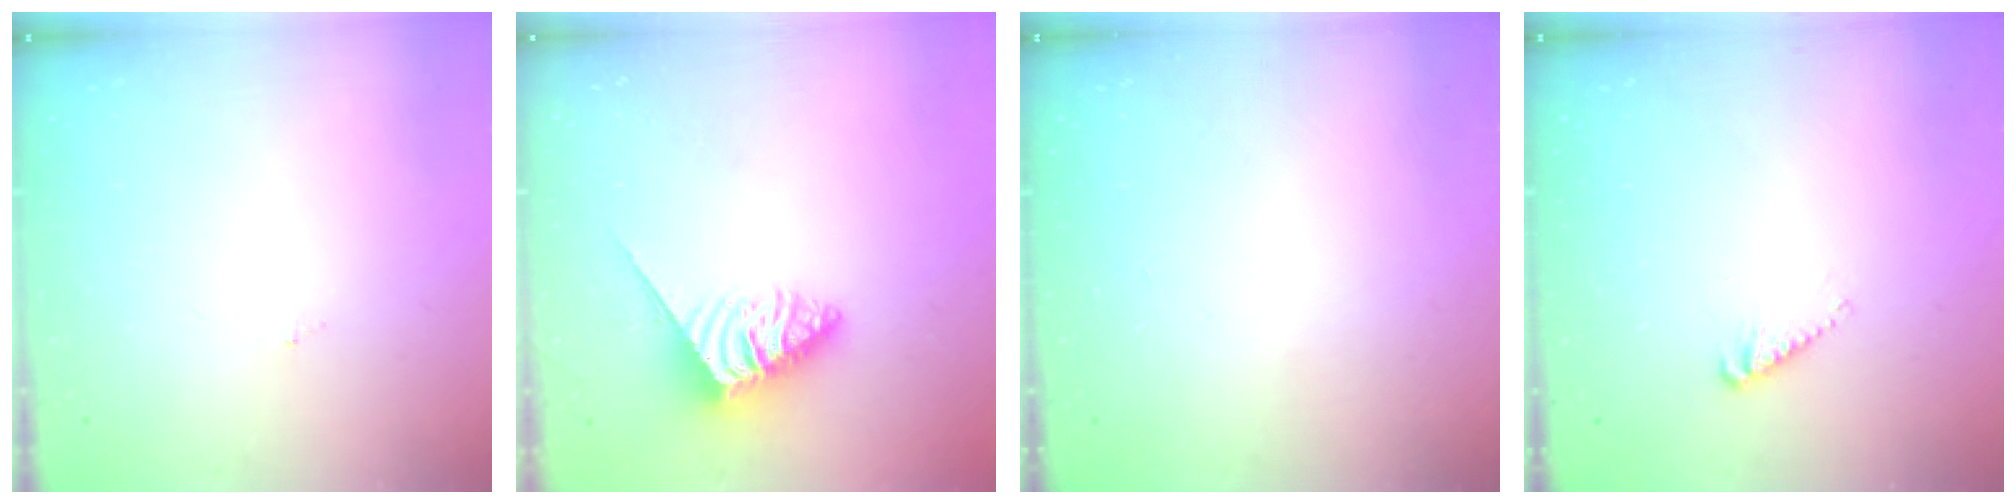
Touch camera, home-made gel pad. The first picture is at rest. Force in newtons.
{"total": 4.5, "press": 4.5, "slide": 0.2}
{"total": 0.0}
{"total": 1.7, "press": 1.7, "slide": 0.4}